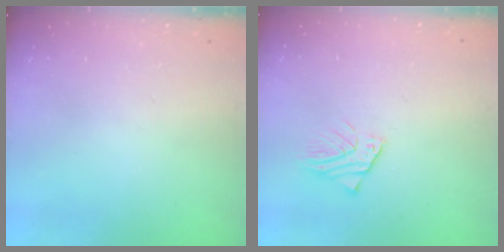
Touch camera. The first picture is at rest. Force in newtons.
{"total": 2.8, "press": 2.8, "slide": 0.2}